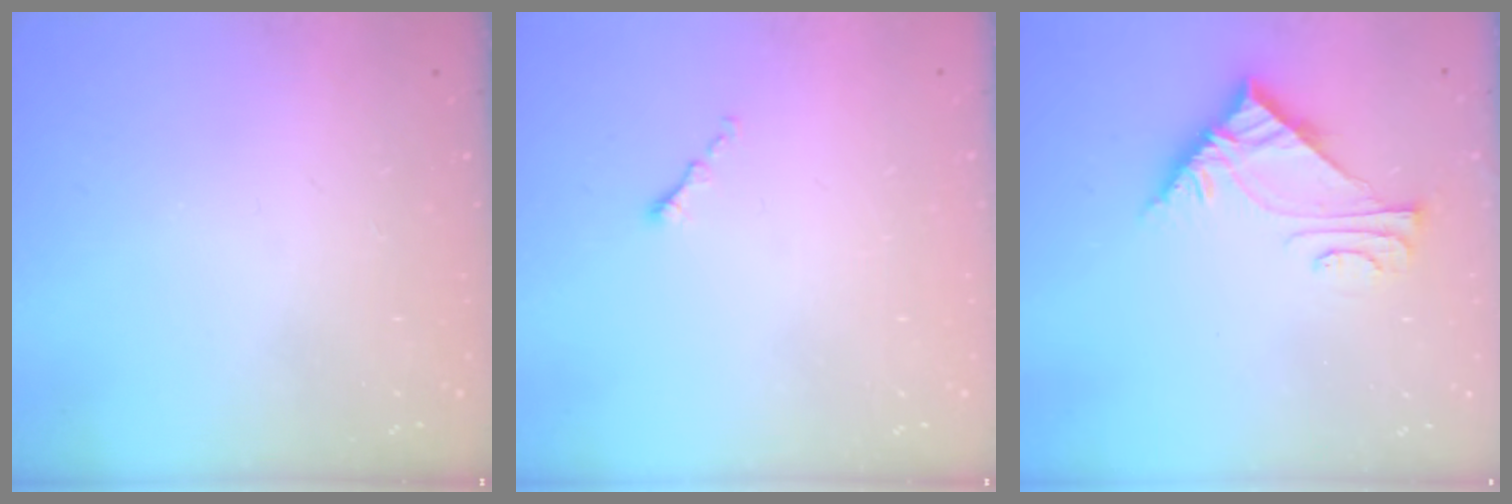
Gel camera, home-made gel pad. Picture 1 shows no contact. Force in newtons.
{"total": 0.6, "press": 0.5, "slide": 0.2}
{"total": 7.3, "press": 7.3, "slide": 0.5}